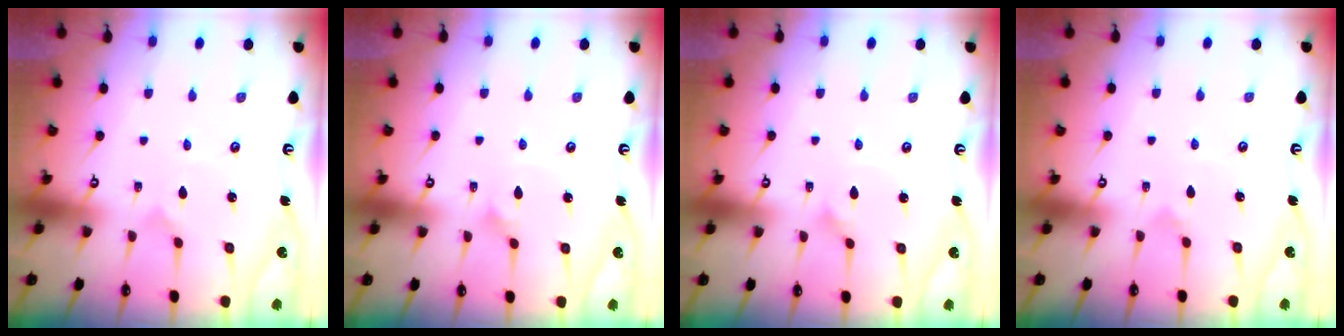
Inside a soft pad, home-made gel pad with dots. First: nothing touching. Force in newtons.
{"total": 2.7, "press": 2.7, "slide": 0.2}
{"total": 1.6, "press": 1.6, "slide": 0.2}
{"total": 1.6, "press": 1.6, "slide": 0.0}